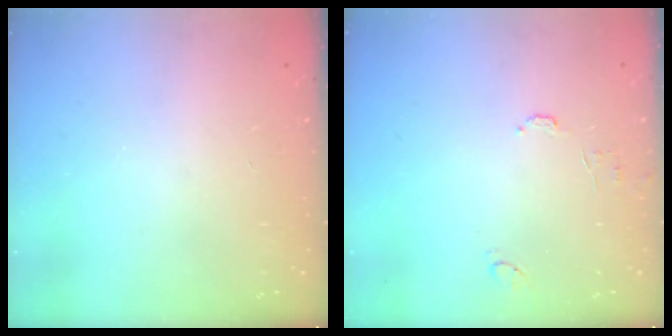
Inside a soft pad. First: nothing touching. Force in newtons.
{"total": 6.4, "press": 6.4, "slide": 0.6}